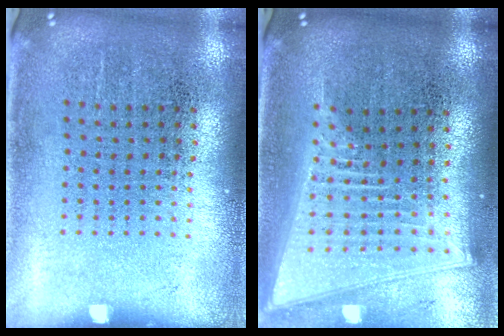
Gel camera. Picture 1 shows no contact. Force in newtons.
{"total": 2.1, "press": 1.7, "slide": 1.2}